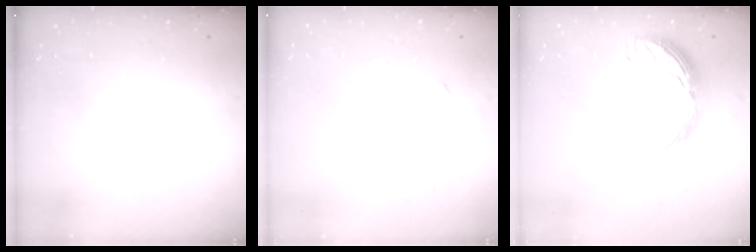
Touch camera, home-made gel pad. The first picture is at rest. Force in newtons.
{"total": 4.1, "press": 4.1, "slide": 0.5}
{"total": 9.9, "press": 9.9, "slide": 0.5}